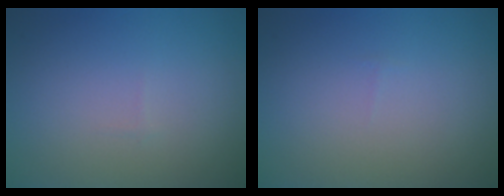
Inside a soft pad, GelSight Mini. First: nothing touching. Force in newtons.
{"total": 0.0}